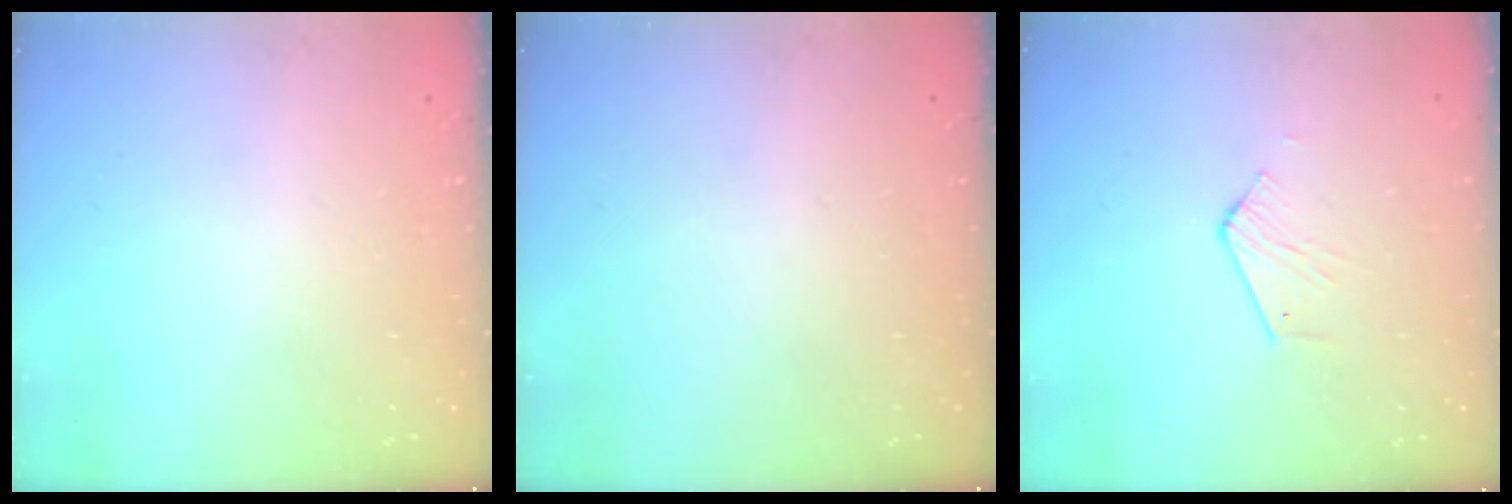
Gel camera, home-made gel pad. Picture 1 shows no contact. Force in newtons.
{"total": 0.0}
{"total": 2.6, "press": 2.6, "slide": 0.1}